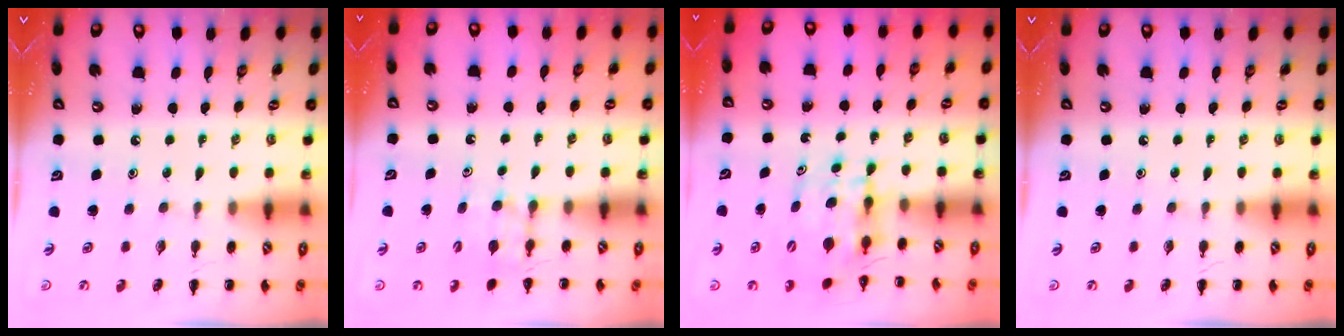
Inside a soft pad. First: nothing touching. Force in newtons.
{"total": 6.2, "press": 6.1, "slide": 1.4}
{"total": 5.0, "press": 5.0, "slide": 0.4}
{"total": 0.0}